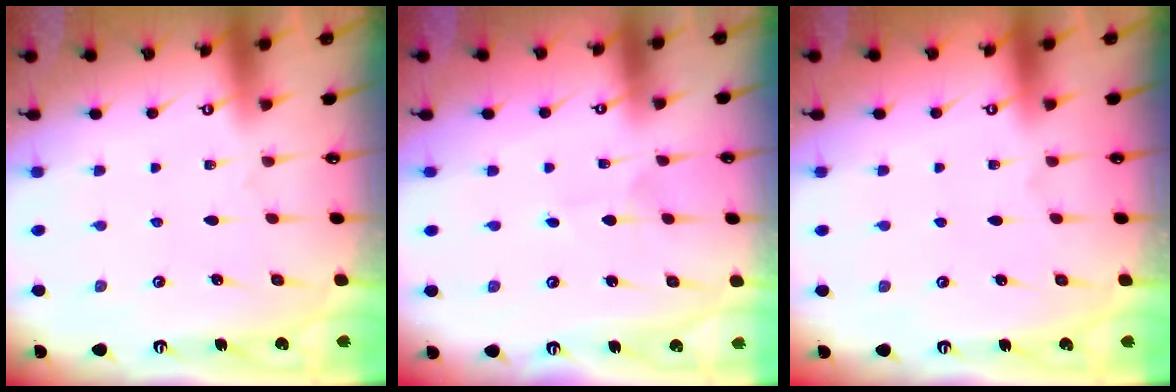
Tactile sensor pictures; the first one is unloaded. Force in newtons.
{"total": 1.5, "press": 1.5, "slide": 0.1}
{"total": 0.0}